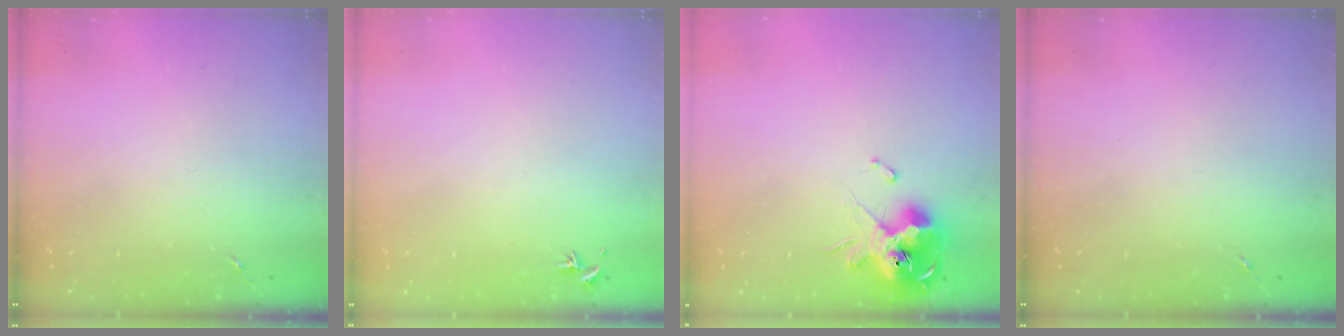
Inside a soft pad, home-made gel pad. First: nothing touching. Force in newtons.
{"total": 0.7, "press": 0.5, "slide": 0.4}
{"total": 13.9, "press": 13.8, "slide": 1.9}
{"total": 0.0}